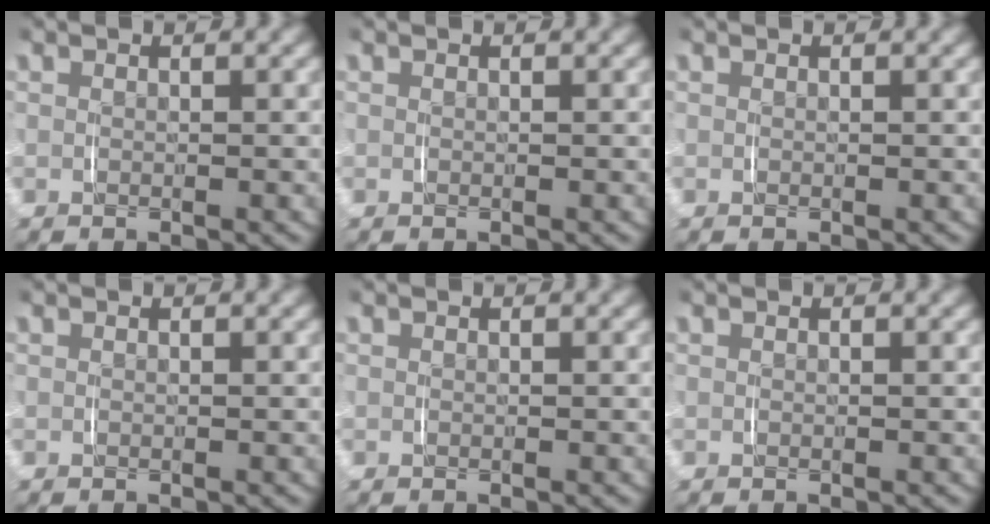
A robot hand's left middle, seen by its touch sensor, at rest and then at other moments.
{"total": 0.0}
{"total": 0.0}
{"total": 0.0}
{"total": 0.0}
{"total": 0.0}